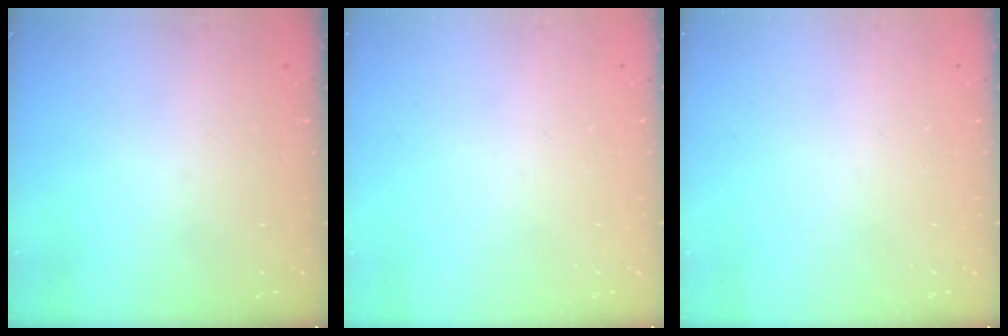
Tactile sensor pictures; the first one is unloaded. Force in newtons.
{"total": 0.0}
{"total": 0.0}